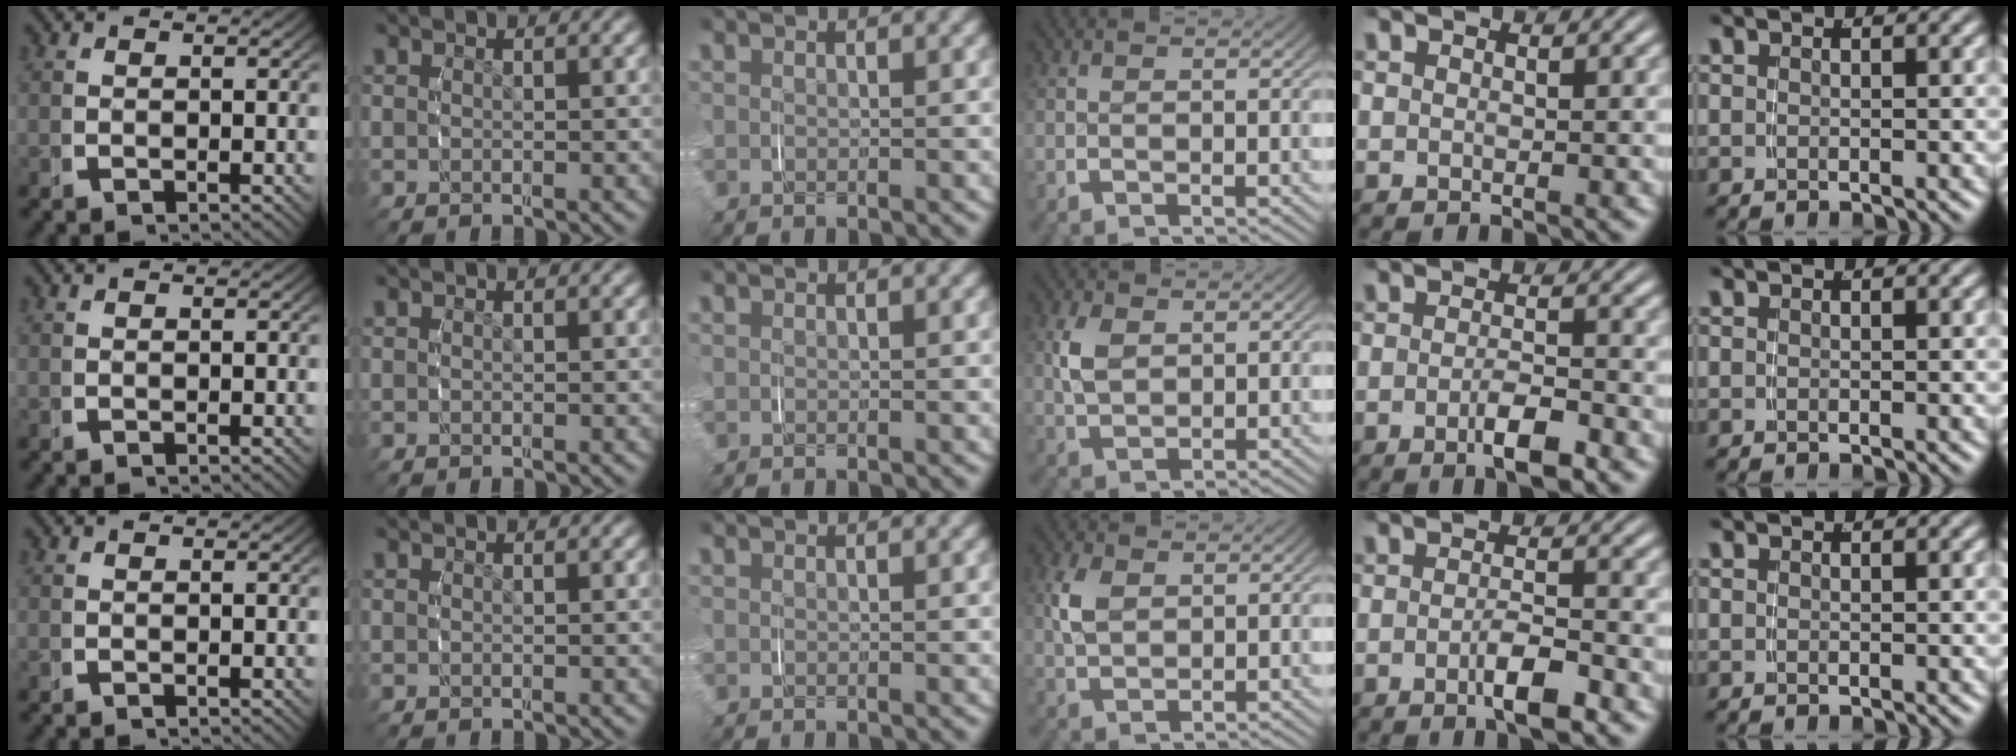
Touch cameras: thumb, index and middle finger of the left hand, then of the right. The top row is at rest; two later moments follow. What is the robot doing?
{"motion": "grasp_and_lifting", "object": "lipstick"}